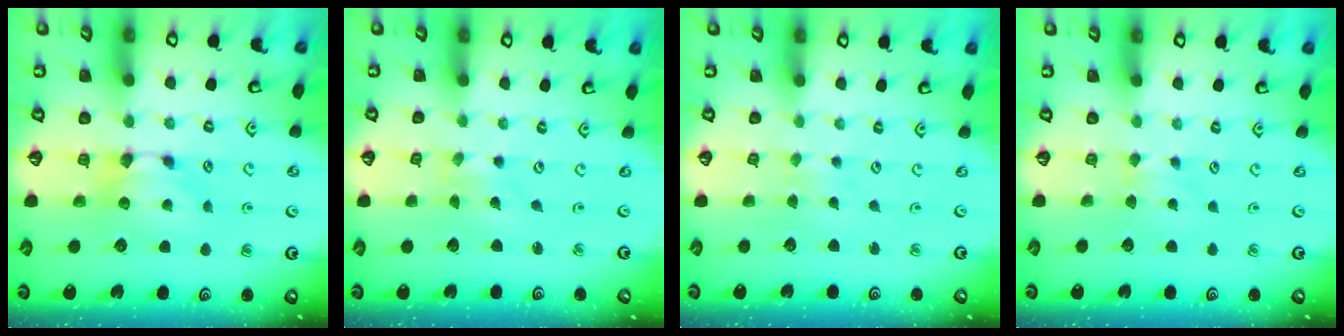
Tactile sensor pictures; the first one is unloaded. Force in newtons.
{"total": 5.0, "press": 4.9, "slide": 0.7}
{"total": 3.5, "press": 3.5, "slide": 0.3}
{"total": 3.0, "press": 3.0, "slide": 0.5}